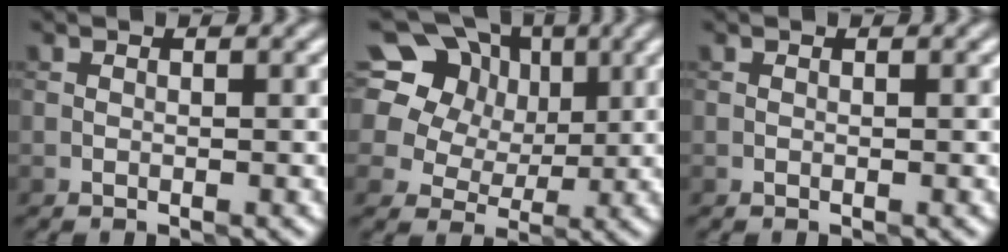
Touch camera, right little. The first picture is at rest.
{"total": 19.3, "force": [8.4, 15.0, 8.8], "torque": [-0.206, 0.066, 0.134]}
{"total": 0.0}